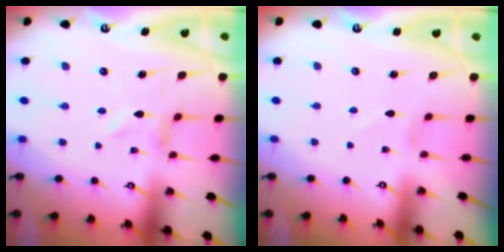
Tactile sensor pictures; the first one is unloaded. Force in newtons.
{"total": 1.0, "press": 1.0, "slide": 0.1}